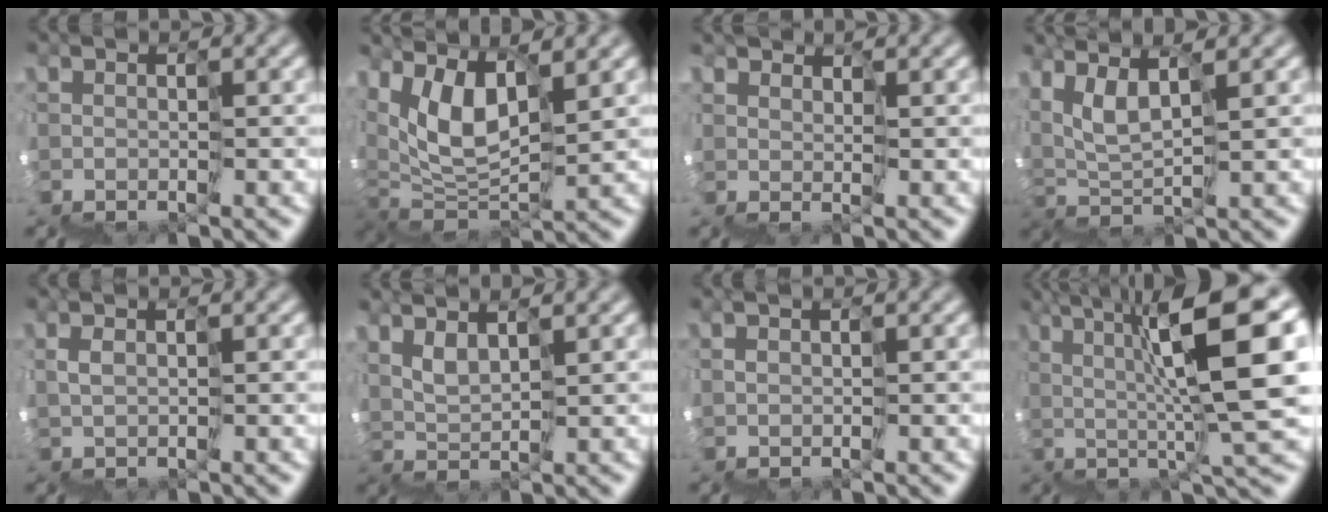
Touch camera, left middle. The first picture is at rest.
{"total": 4.7, "force": [3.4, 1.0, 3.1], "torque": [-0.071, 0.016, 0.058]}
{"total": 2.0, "force": [1.9, -0.1, -0.6], "torque": [0.005, 0.014, 0.037]}
{"total": 4.1, "force": [3.7, -0.3, 1.7], "torque": [-0.047, 0.025, 0.071]}
{"total": 0.7, "force": [0.4, -0.2, 0.6], "torque": [-0.015, 0.009, 0.006]}
{"total": 2.8, "force": [2.5, -1.3, -0.4], "torque": [-0.006, 0.015, 0.050]}
{"total": 1.2, "force": [0.4, 0.8, 0.8], "torque": [-0.008, 0.010, 0.010]}
{"total": 10.4, "force": [3.2, 0.3, 9.9], "torque": [-0.139, 0.036, 0.054]}